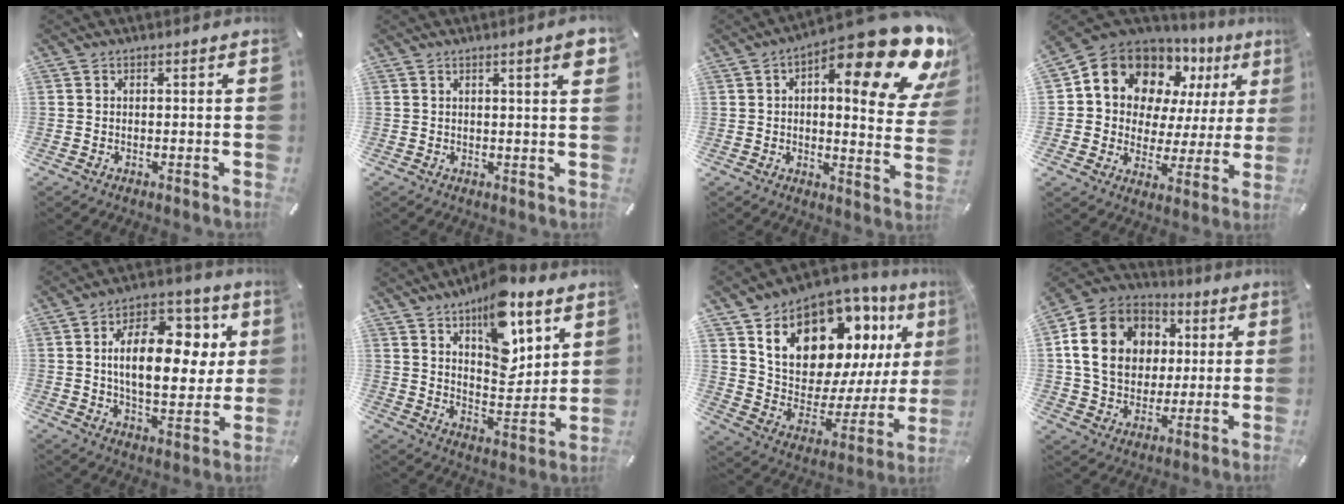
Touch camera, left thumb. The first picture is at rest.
{"total": 4.2, "force": [1.8, 0.6, 3.8], "torque": [-0.065, -0.001, 0.028]}
{"total": 21.8, "force": [12.5, 6.8, 16.5], "torque": [-0.219, -0.100, 0.195]}
{"total": 13.5, "force": [8.3, 9.9, 3.7], "torque": [-0.073, -0.067, 0.154]}
{"total": 18.2, "force": [3.7, 10.4, 14.5], "torque": [-0.217, -0.005, 0.063]}
{"total": 15.9, "force": [9.9, 7.4, 9.9], "torque": [-0.130, -0.064, 0.166]}
{"total": 18.3, "force": [11.4, 11.3, 8.8], "torque": [-0.140, -0.094, 0.205]}
{"total": 17.1, "force": [2.8, 14.4, 8.8], "torque": [-0.175, 0.007, 0.055]}